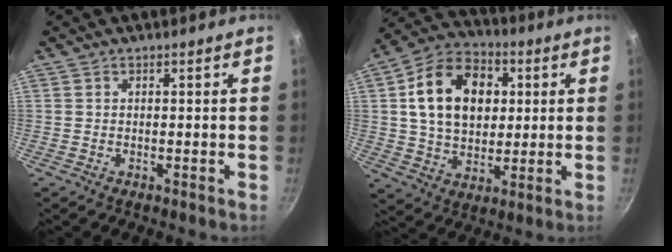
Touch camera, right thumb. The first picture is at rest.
{"total": 18.0, "force": [3.6, 12.9, 12.0], "torque": [-0.172, 0.013, 0.053]}